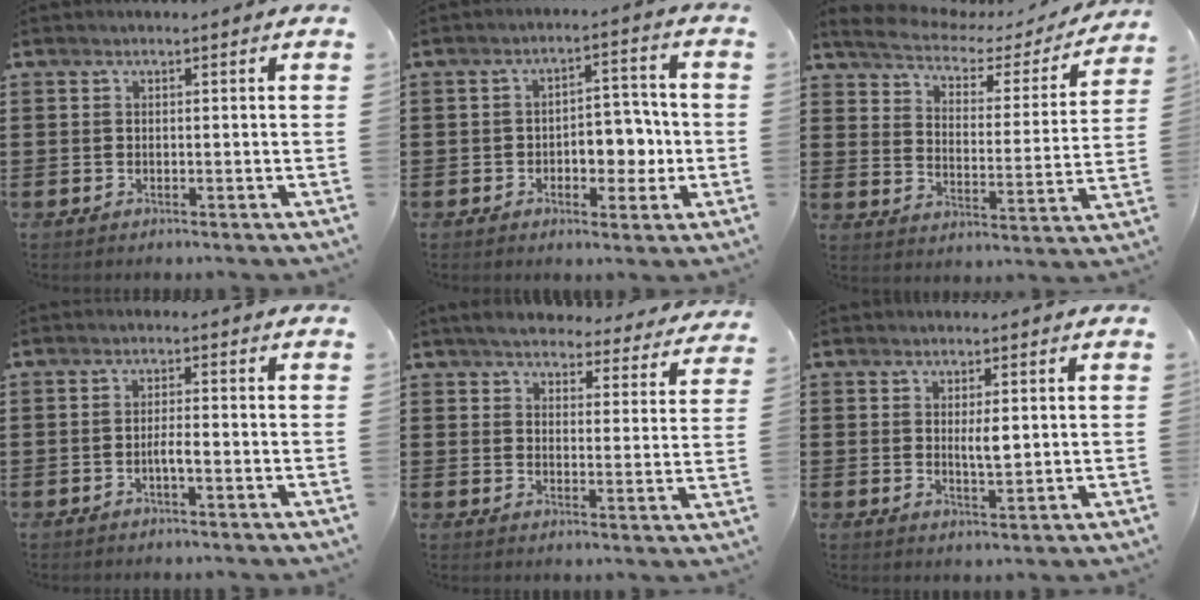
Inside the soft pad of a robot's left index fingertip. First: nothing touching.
{"total": 6.0, "force": [-1.4, 3.8, 4.4], "torque": [-0.066, 0.004, -0.031]}
{"total": 4.1, "force": [3.5, 1.5, 1.5], "torque": [-0.051, -0.019, 0.052]}
{"total": 2.0, "force": [-0.9, 0.3, 1.8], "torque": [-0.032, 0.002, -0.015]}
{"total": 4.9, "force": [4.7, 0.7, 1.1], "torque": [-0.045, -0.023, 0.082]}
{"total": 2.8, "force": [0.6, 0.7, 2.6], "torque": [-0.043, -0.002, 0.008]}